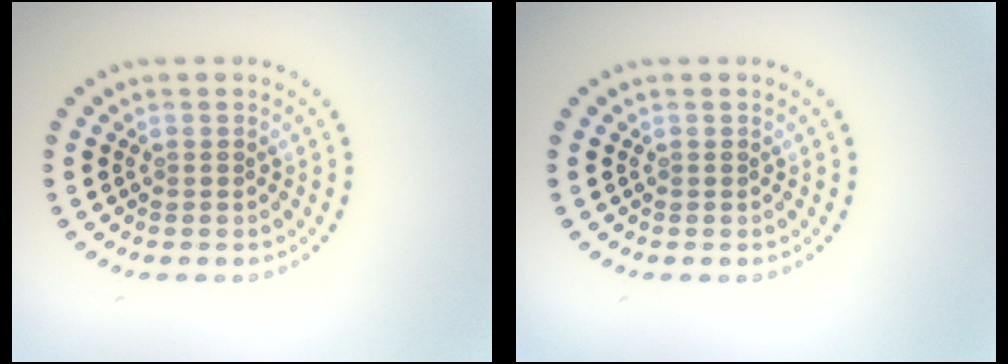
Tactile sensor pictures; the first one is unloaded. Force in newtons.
{"total": 0.0}